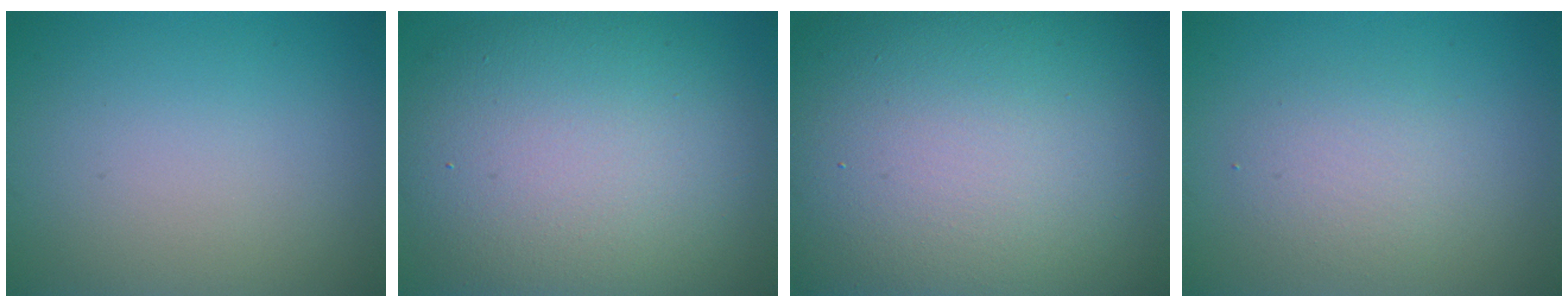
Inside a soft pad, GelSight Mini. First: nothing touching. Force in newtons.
{"total": 12.9, "press": 12.8, "slide": 0.7}
{"total": 21.0, "press": 21.0, "slide": 0.8}
{"total": 2.5, "press": 2.5, "slide": 0.1}